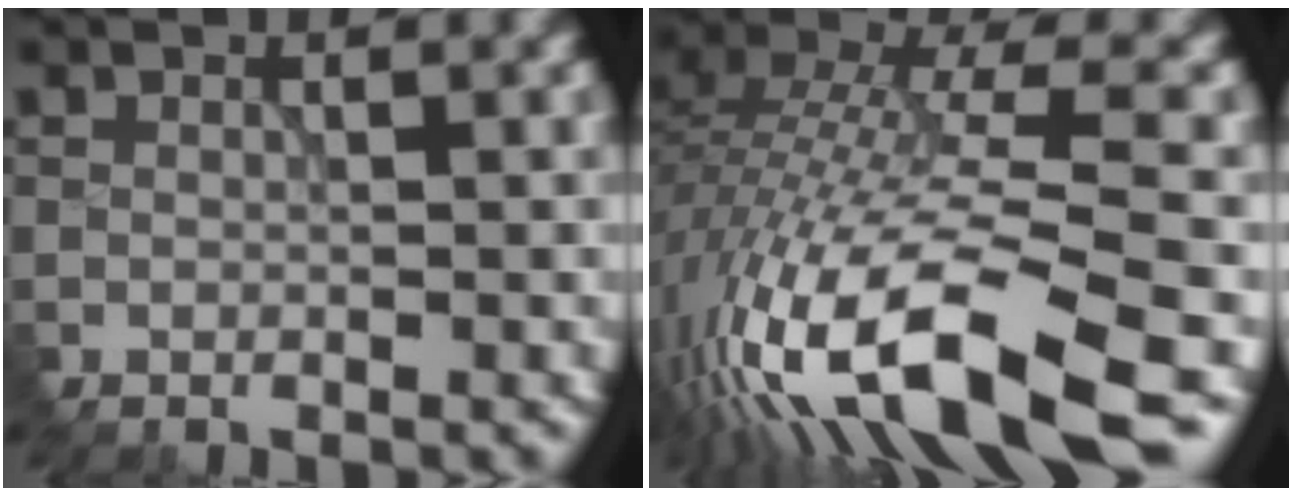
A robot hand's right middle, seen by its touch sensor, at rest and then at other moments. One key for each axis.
{"total": 13.7, "fx": -5.4, "fy": 4.7, "fz": 11.7, "tx": -0.261, "ty": 0.008, "tz": -0.098}